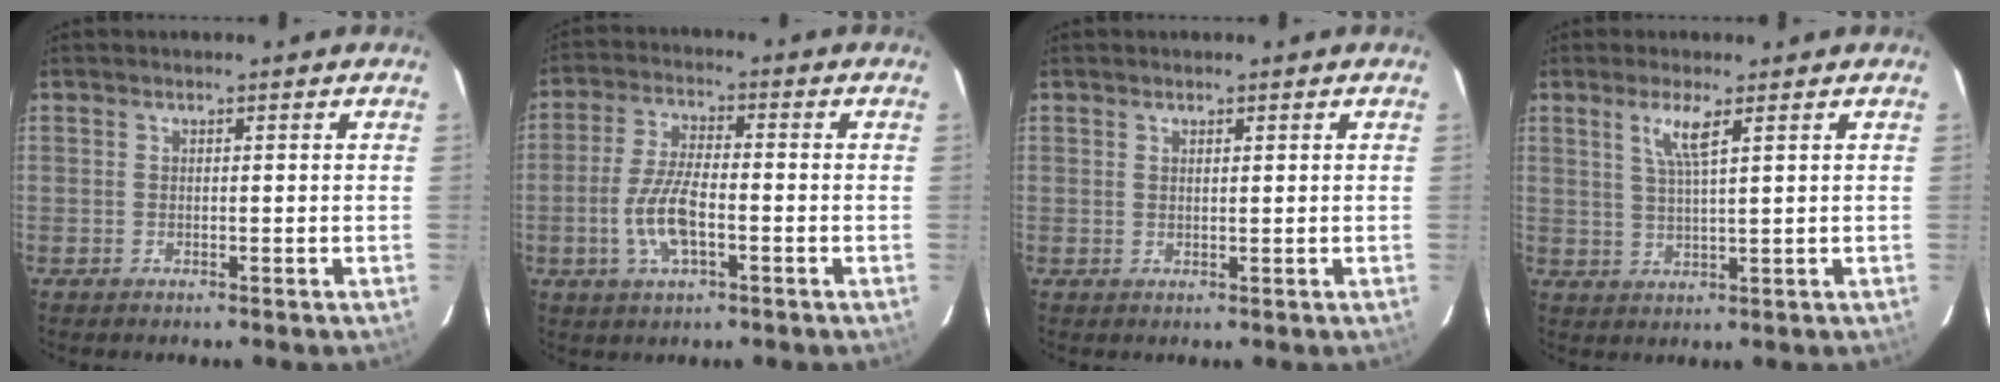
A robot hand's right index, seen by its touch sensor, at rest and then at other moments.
{"total": 8.7, "force": [-2.7, 3.1, 7.7], "torque": [-0.161, 0.000, -0.052]}
{"total": 0.8, "force": [0.6, 0.2, 0.4], "torque": [-0.006, 0.000, 0.011]}
{"total": 4.3, "force": [2.3, 0.0, 3.7], "torque": [-0.074, -0.003, 0.045]}